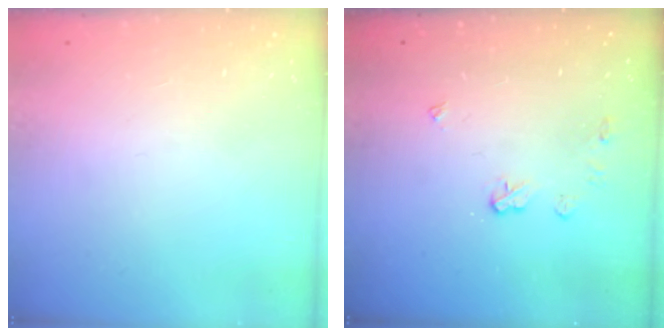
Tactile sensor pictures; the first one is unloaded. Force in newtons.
{"total": 5.6, "press": 5.6, "slide": 0.2}